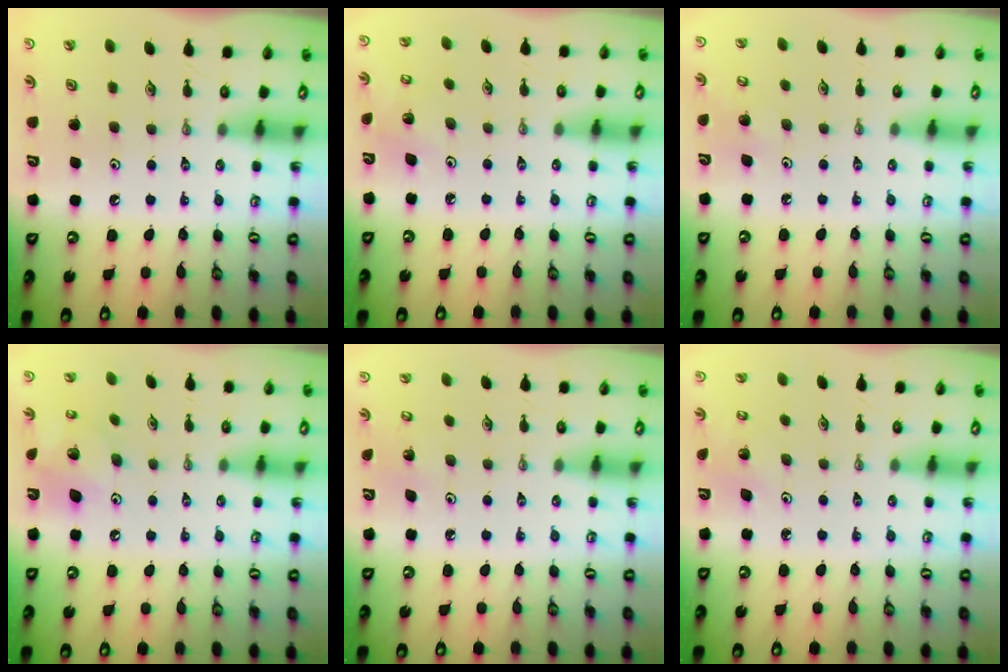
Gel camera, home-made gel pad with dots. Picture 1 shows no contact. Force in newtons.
{"total": 4.1, "press": 3.7, "slide": 1.8}
{"total": 7.0, "press": 7.0, "slide": 0.8}
{"total": 10.6, "press": 10.5, "slide": 0.9}
{"total": 2.3, "press": 2.3, "slide": 0.1}
{"total": 2.2, "press": 2.2, "slide": 0.2}